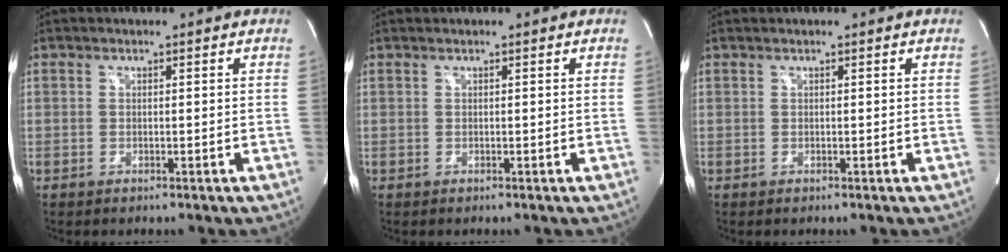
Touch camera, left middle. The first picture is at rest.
{"total": 0.0}
{"total": 0.0}